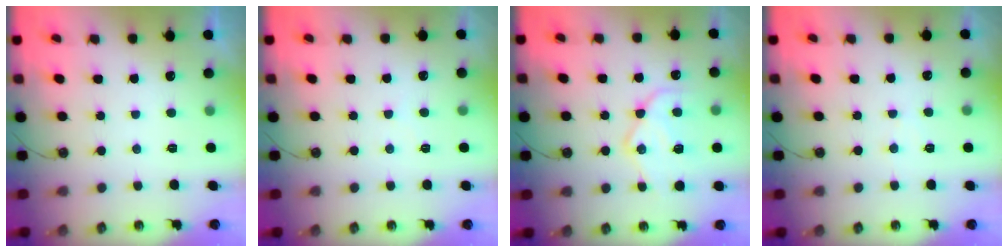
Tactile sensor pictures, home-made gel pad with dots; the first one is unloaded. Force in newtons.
{"total": 2.1, "press": 2.0, "slide": 0.4}
{"total": 16.7, "press": 16.6, "slide": 1.4}
{"total": 3.7, "press": 3.6, "slide": 0.5}